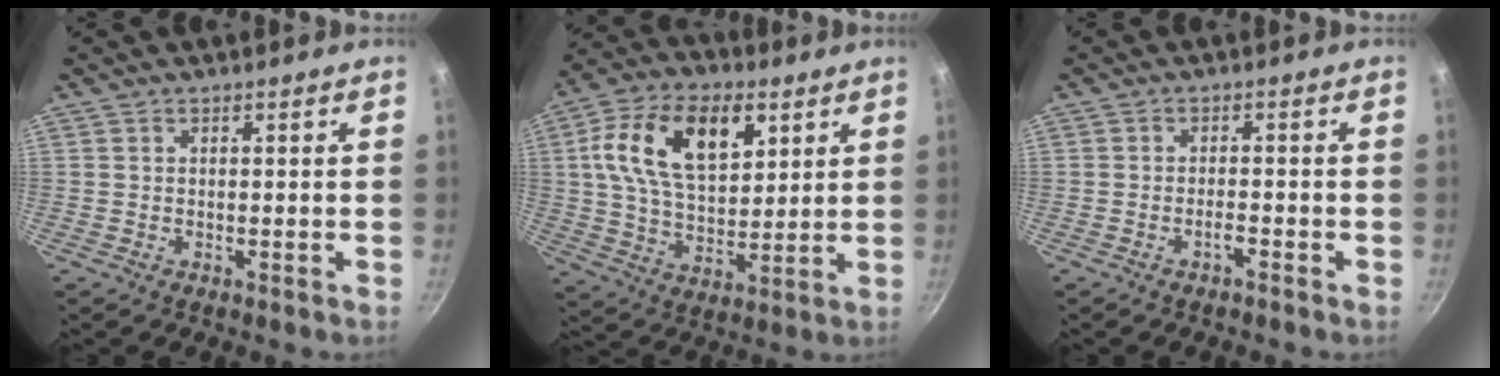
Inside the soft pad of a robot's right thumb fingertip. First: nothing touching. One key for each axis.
{"total": 18.1, "fx": 6.1, "fy": 10.7, "fz": 13.3, "tx": -0.214, "ty": -0.007, "tz": 0.101}
{"total": 1.7, "fx": -1.3, "fy": 0.4, "fz": 1.1, "tx": -0.019, "ty": 0.013, "tz": -0.023}